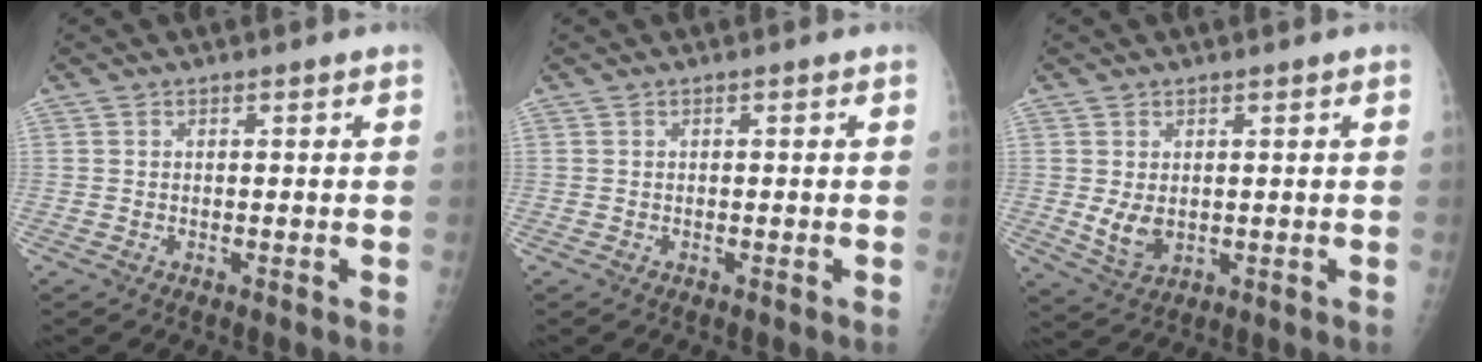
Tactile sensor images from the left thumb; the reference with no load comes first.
{"total": 0.0}
{"total": 4.6, "force": [0.4, 3.2, 3.2], "torque": [-0.048, -0.013, 0.021]}